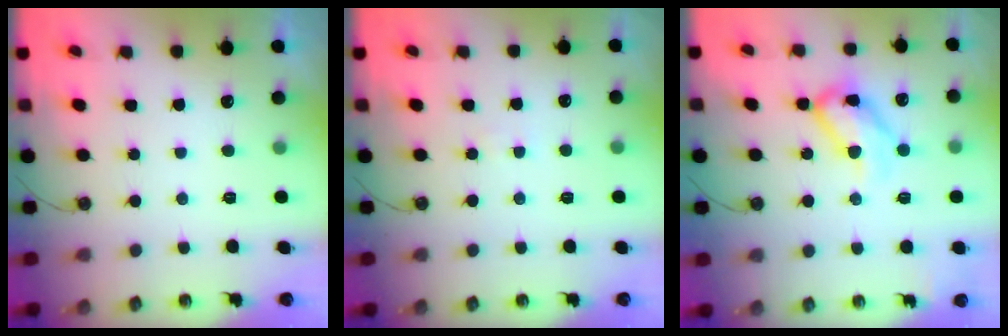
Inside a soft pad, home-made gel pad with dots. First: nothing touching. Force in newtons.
{"total": 0.9, "press": 0.9, "slide": 0.1}
{"total": 14.8, "press": 14.7, "slide": 1.6}